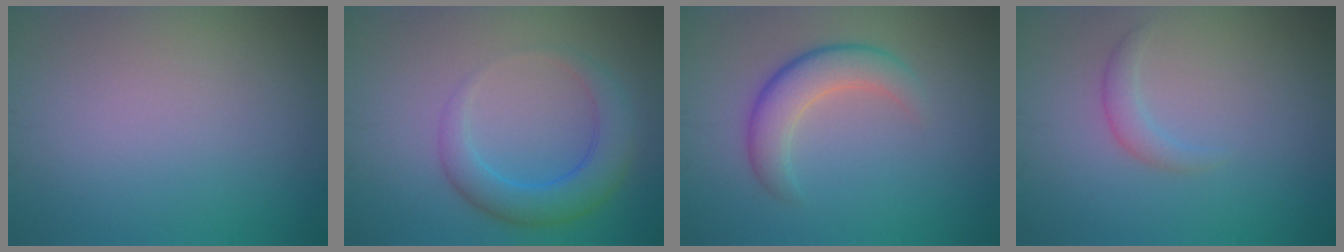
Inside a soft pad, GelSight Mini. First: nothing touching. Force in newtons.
{"total": 4.4, "press": 4.3, "slide": 0.3}
{"total": 4.1, "press": 4.1, "slide": 0.1}
{"total": 1.4, "press": 1.4, "slide": 0.2}